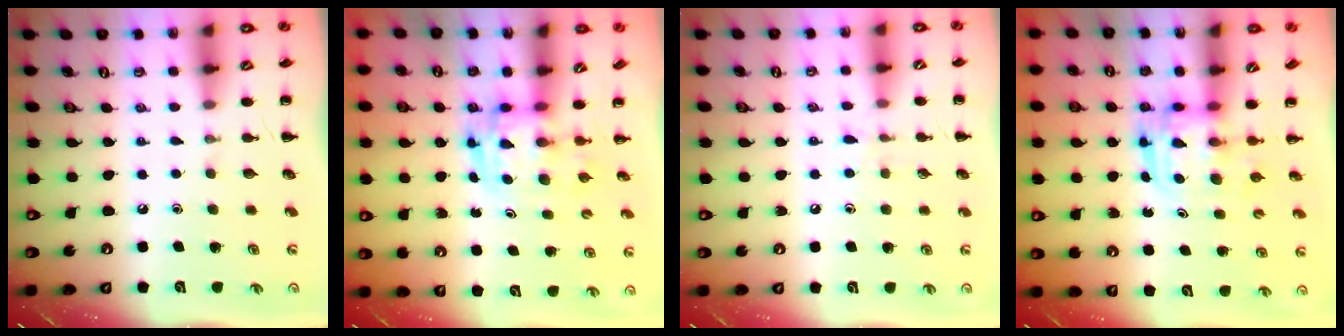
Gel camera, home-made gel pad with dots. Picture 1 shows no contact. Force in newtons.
{"total": 3.0, "press": 3.0, "slide": 0.5}
{"total": 5.7, "press": 5.2, "slide": 2.3}
{"total": 3.0, "press": 3.0, "slide": 0.3}